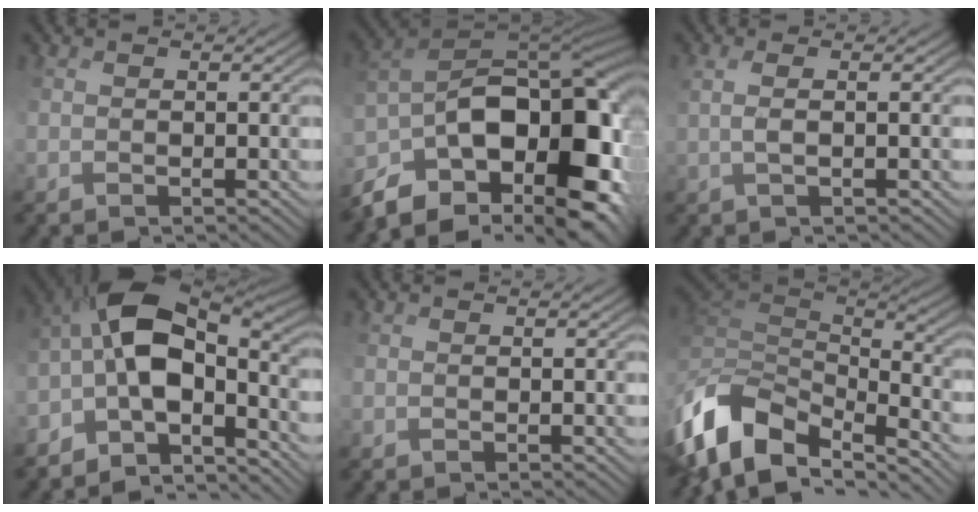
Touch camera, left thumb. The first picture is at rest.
{"total": 17.6, "force": [-5.6, 9.8, 13.5], "torque": [-0.236, -0.013, -0.081]}
{"total": 1.7, "force": [1.1, -1.1, 0.6], "torque": [-0.002, 0.015, 0.021]}
{"total": 11.0, "force": [-4.4, 4.3, 9.1], "torque": [-0.166, 0.012, -0.087]}
{"total": 0.0}
{"total": 12.0, "force": [-4.6, 7.2, 8.4], "torque": [-0.214, -0.014, -0.064]}